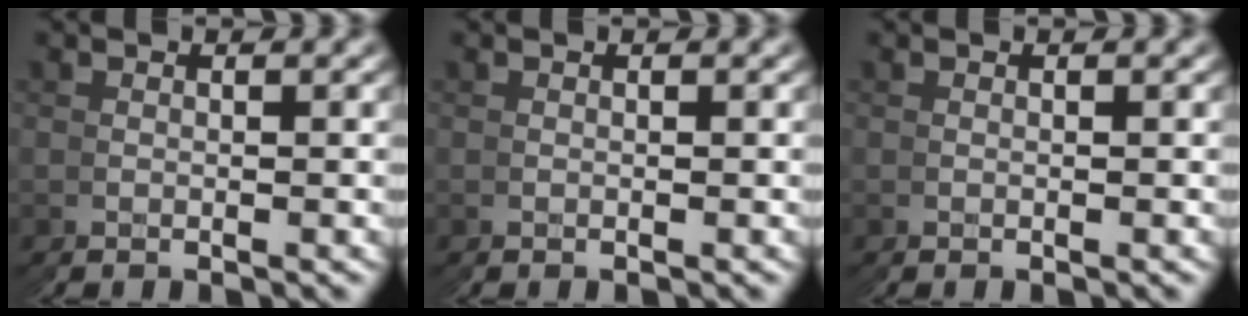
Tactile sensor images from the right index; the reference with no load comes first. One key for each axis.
{"total": 0.0}
{"total": 0.0}